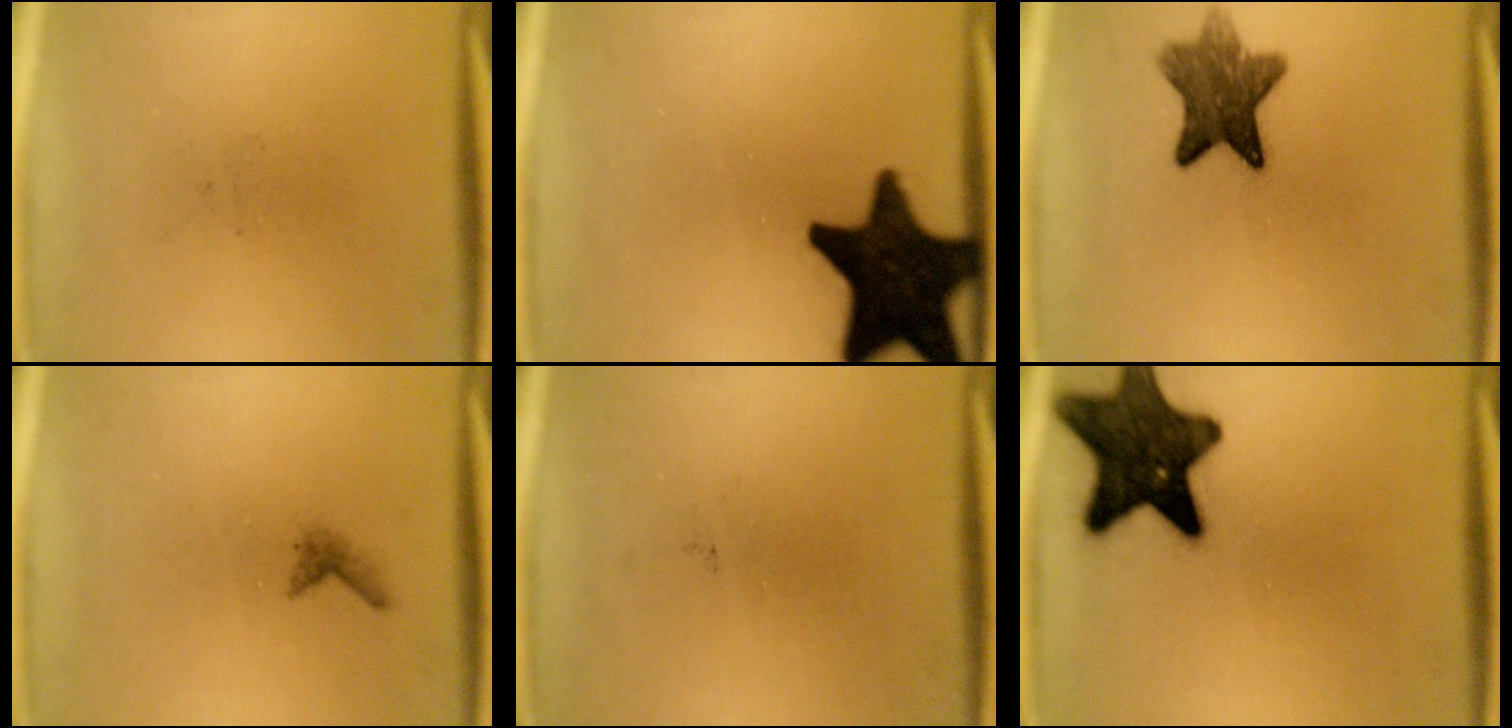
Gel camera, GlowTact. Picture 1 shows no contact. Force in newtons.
{"total": 18.7}
{"total": 8.5}
{"total": 0.9}
{"total": 0.0}
{"total": 15.4}